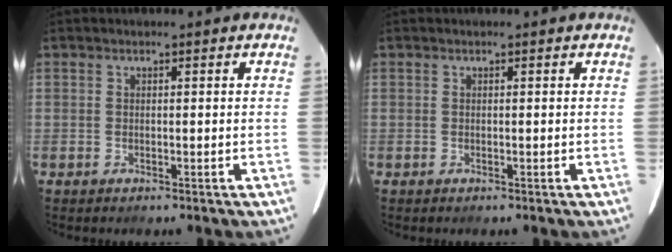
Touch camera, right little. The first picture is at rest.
{"total": 0.0}